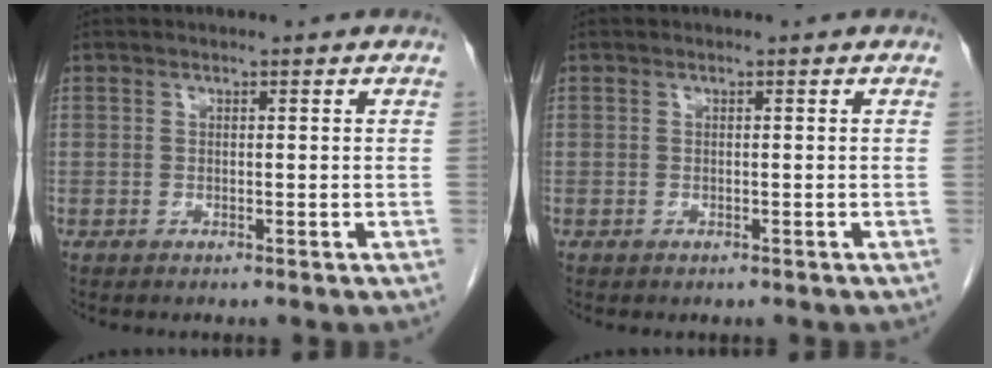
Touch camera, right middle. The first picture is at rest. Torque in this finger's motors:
{"motor_torque": [0.41, -0.11, -0.02, 0.02]}